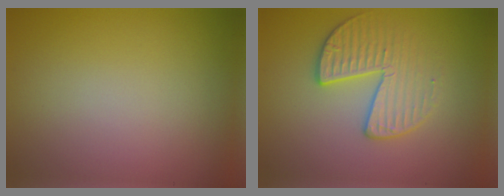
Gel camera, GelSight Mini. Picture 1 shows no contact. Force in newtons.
{"total": 3.3, "press": 3.0, "slide": 1.3}